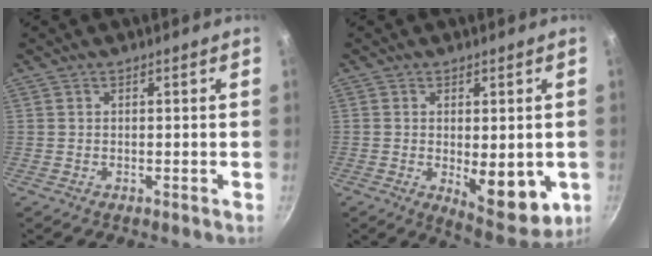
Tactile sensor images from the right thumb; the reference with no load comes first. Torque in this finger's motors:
{"motor_torque": [-0.28, 0.71, 0.03, 0.00, 0.07]}